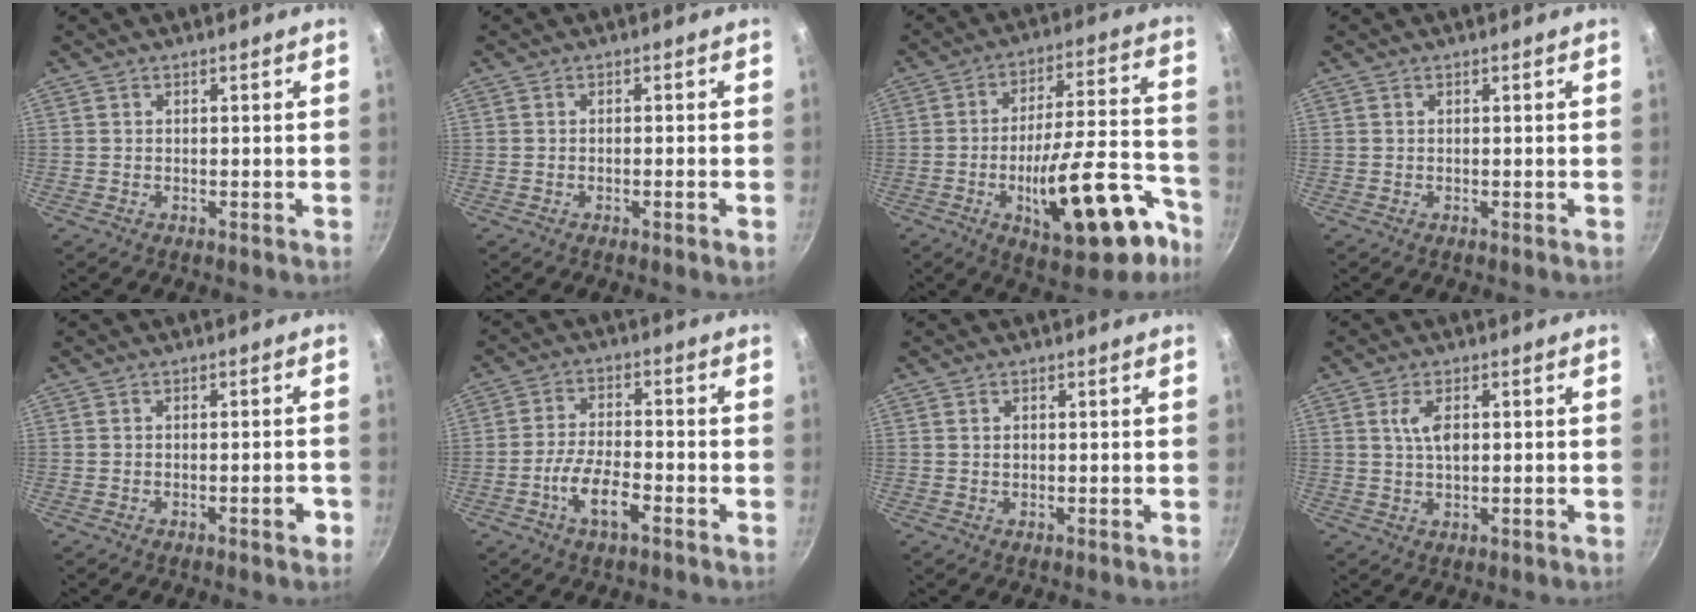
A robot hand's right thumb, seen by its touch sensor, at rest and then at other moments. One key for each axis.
{"total": 1.7, "fx": -0.7, "fy": 0.0, "fz": 1.5, "tx": -0.030, "ty": 0.001, "tz": -0.013}
{"total": 21.8, "fx": -9.6, "fy": 8.2, "fz": 17.8, "tx": -0.226, "ty": 0.060, "tz": -0.132}
{"total": 0.0}
{"total": 2.8, "fx": -1.4, "fy": 0.8, "fz": 2.3, "tx": -0.021, "ty": 0.013, "tz": -0.018}
{"total": 7.7, "fx": -3.6, "fy": 2.8, "fz": 6.2, "tx": -0.118, "ty": 0.023, "tz": -0.073}
{"total": 0.9, "fx": 0.1, "fy": 0.7, "fz": 0.6, "tx": -0.010, "ty": 0.003, "tz": 0.002}
{"total": 4.4, "fx": 0.8, "fy": 2.2, "fz": 3.8, "tx": -0.068, "ty": 0.002, "tz": 0.014}